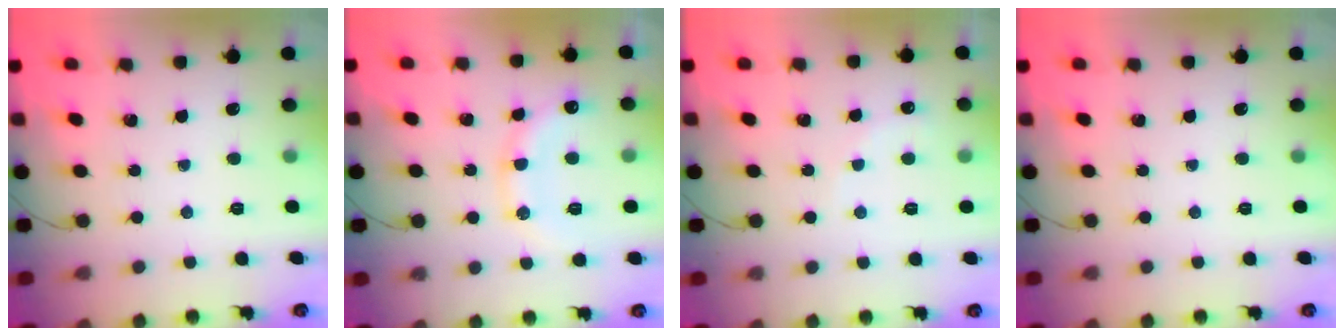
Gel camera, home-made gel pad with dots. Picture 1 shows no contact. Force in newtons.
{"total": 14.1, "press": 14.0, "slide": 1.2}
{"total": 6.0, "press": 5.9, "slide": 1.3}
{"total": 0.0}